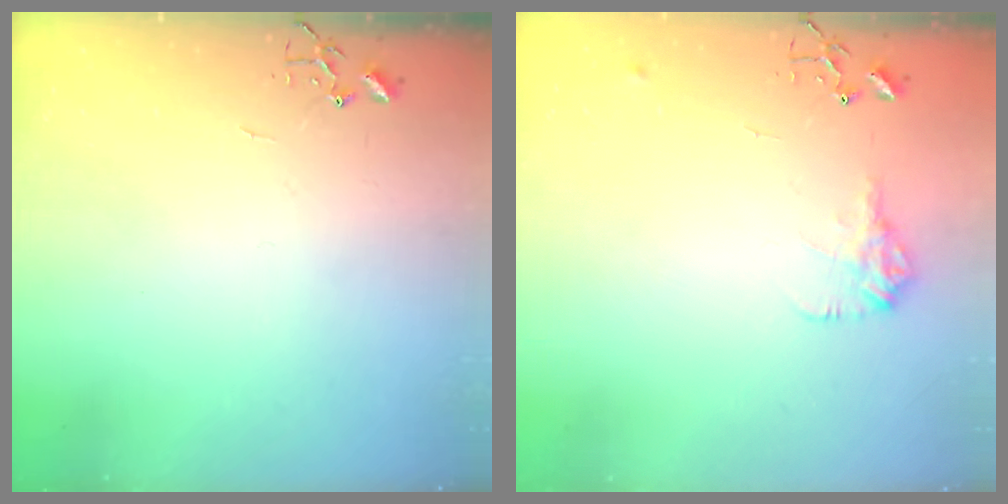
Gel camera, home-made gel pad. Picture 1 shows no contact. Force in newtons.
{"total": 9.5, "press": 9.5, "slide": 0.4}